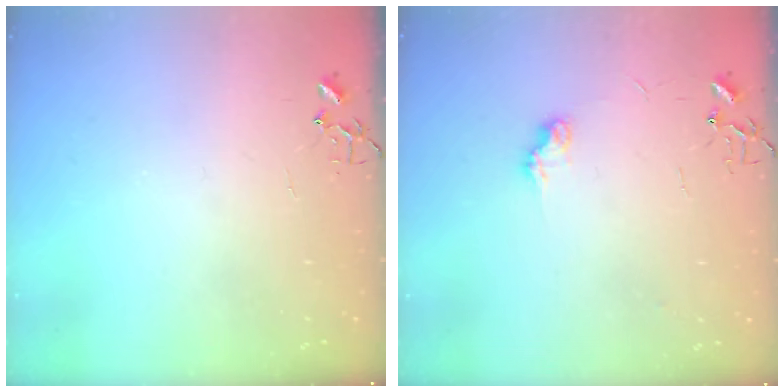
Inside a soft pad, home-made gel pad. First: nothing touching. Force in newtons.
{"total": 7.4, "press": 7.3, "slide": 0.3}